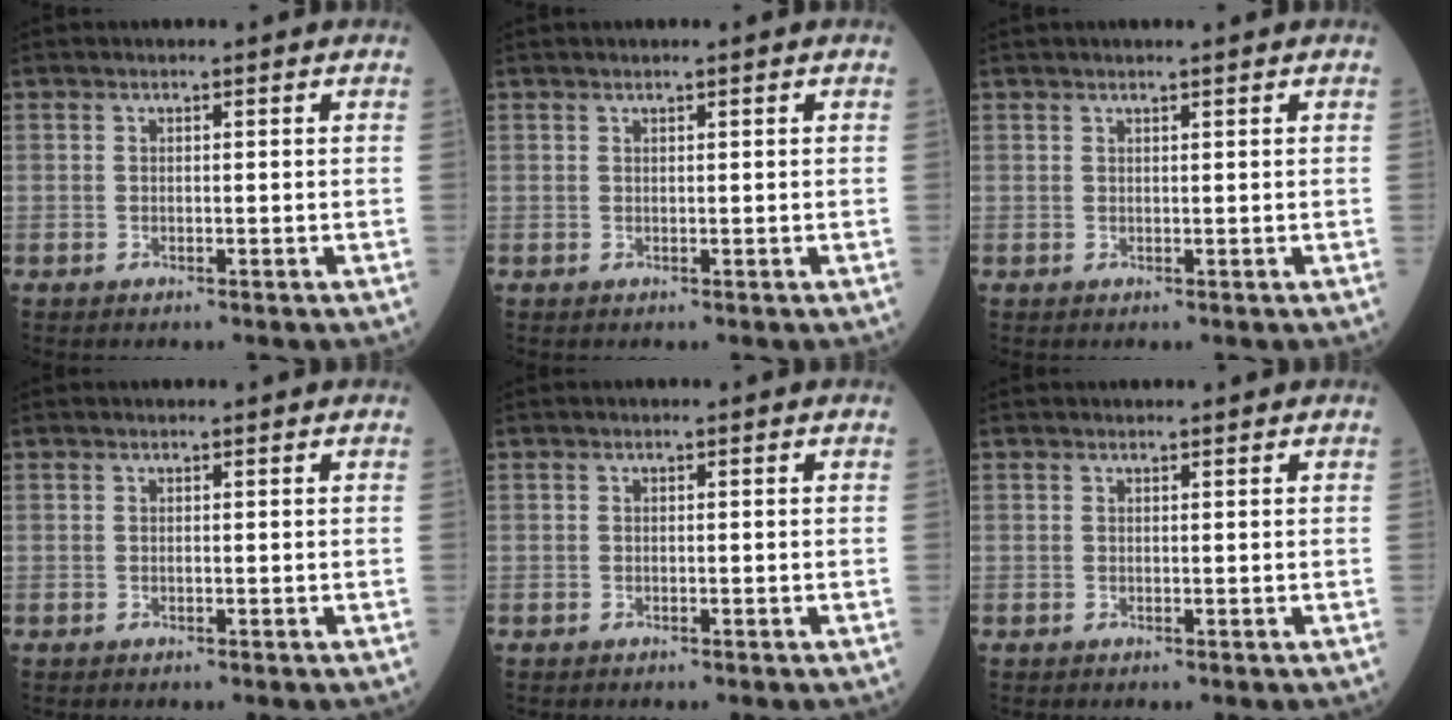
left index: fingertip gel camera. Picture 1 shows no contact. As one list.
[{"total": 0.7, "force": [0.5, -0.2, 0.5], "torque": [-0.008, 0.002, 0.011]}, {"total": 1.8, "force": [1.5, -0.3, 1.1], "torque": [-0.009, 0.010, 0.023]}, {"total": 0.0}, {"total": 0.0}, {"total": 0.7, "force": [0.7, 0.0, 0.1], "torque": [-0.004, 0.002, 0.010]}]